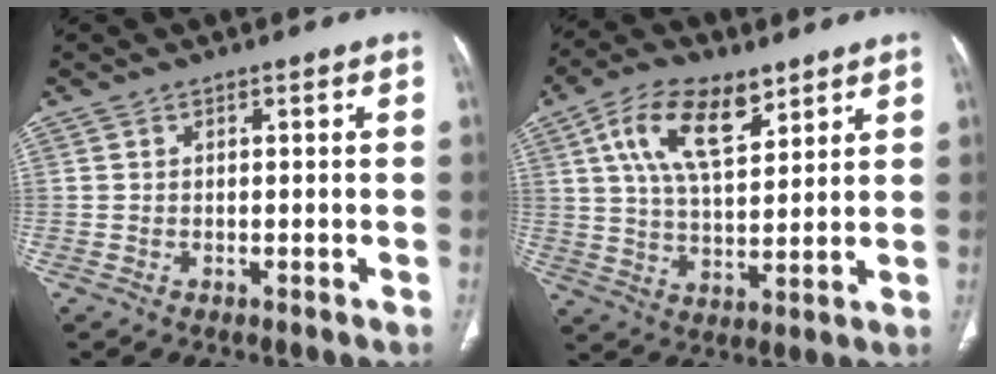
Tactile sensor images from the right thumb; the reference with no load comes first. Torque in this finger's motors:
{"motor_torque": [1.09, 1.22, 0.20, 0.21, 0.34]}